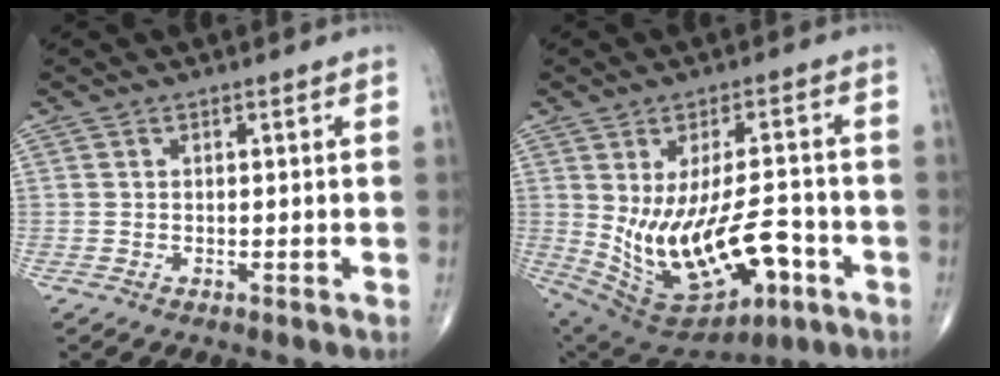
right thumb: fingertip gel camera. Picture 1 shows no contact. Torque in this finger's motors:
{"motor_torque": [2.18, 2.39, 0.70, 0.22, 0.45]}